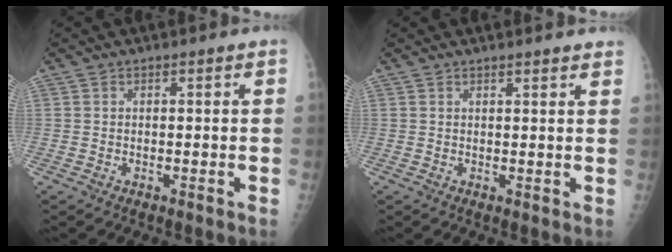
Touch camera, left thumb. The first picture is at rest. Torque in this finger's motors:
{"motor_torque": [-0.37, 0.24, -0.23, -0.16, 0.05]}